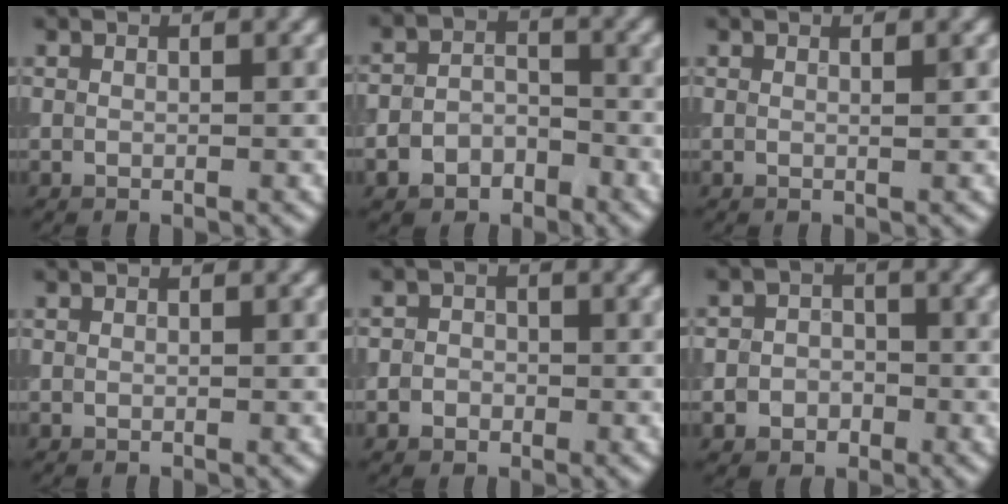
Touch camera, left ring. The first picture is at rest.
{"total": 3.7, "force": [-2.2, 2.7, 1.4], "torque": [-0.019, 0.002, -0.044]}
{"total": 0.7, "force": [0.4, 0.1, 0.6], "torque": [-0.003, 0.000, 0.003]}
{"total": 0.0}
{"total": 2.2, "force": [-0.5, 2.1, 0.6], "torque": [0.014, 0.007, -0.028]}
{"total": 3.4, "force": [-1.0, 3.1, 0.9], "torque": [0.015, 0.003, -0.037]}